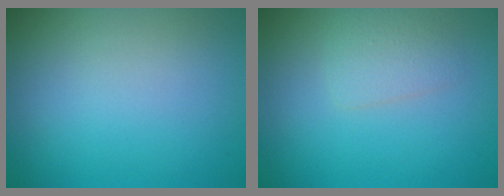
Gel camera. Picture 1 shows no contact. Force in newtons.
{"total": 1.6, "press": 1.6, "slide": 0.0}